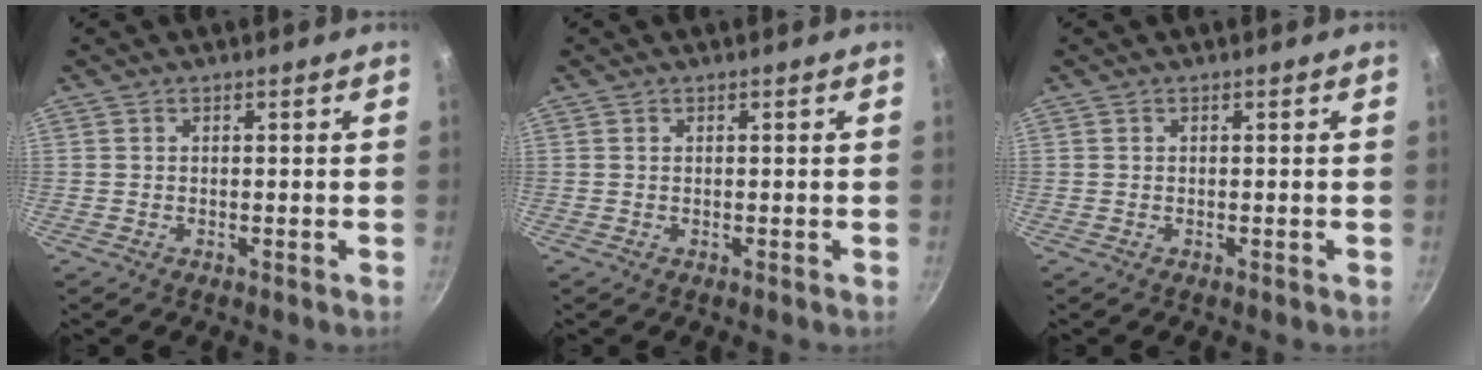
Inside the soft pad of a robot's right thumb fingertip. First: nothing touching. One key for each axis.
{"total": 0.0}
{"total": 0.0}